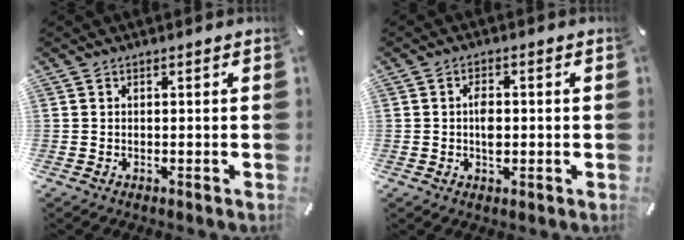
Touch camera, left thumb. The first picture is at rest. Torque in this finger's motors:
{"motor_torque": [0.18, 0.10, 0.41, 0.12, 0.00]}